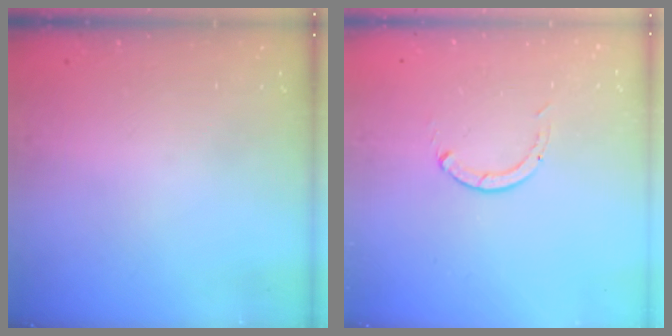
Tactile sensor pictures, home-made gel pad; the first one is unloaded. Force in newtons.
{"total": 0.0}